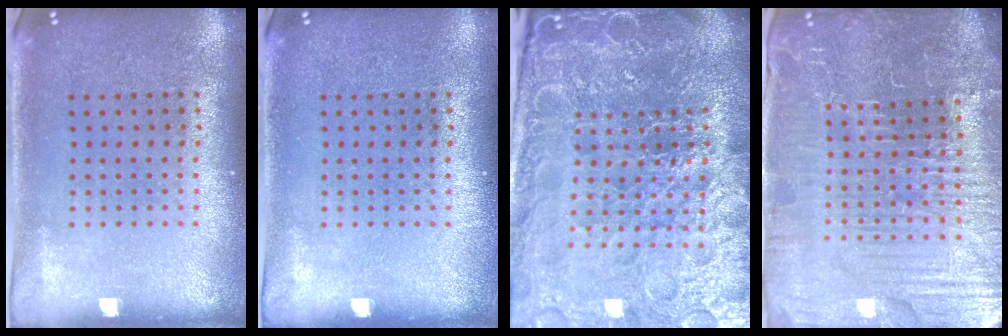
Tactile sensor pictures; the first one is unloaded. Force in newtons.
{"total": 0.0}
{"total": 6.9, "press": 6.0, "slide": 3.3}
{"total": 5.9, "press": 5.4, "slide": 2.4}